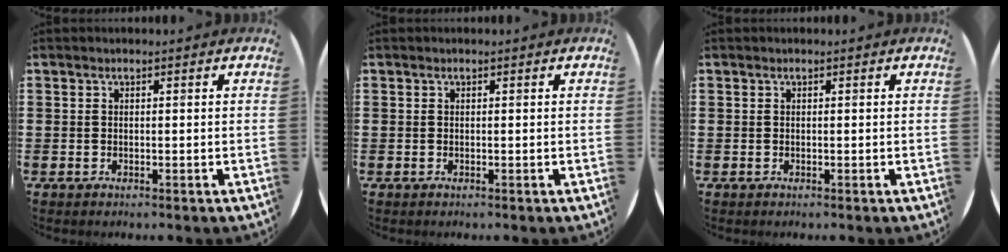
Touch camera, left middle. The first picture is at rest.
{"total": 0.0}
{"total": 0.0}